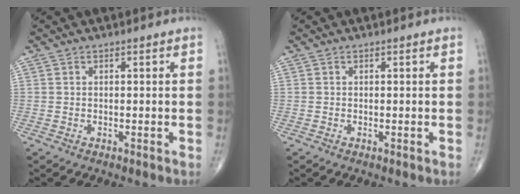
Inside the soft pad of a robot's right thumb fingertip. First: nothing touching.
{"total": 0.0}